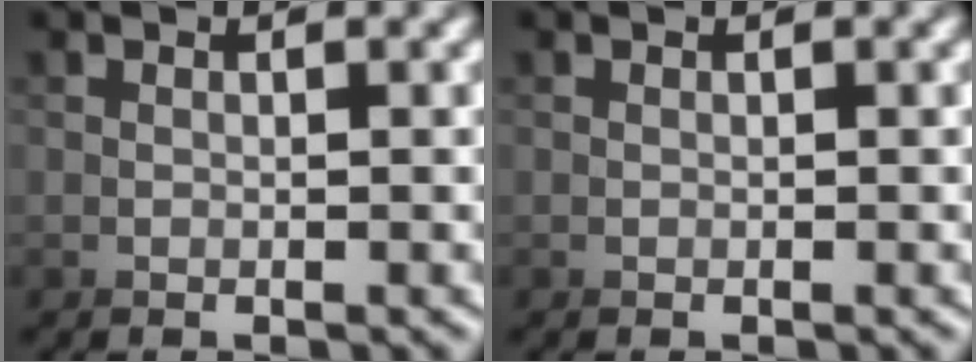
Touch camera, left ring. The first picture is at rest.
{"total": 0.0}